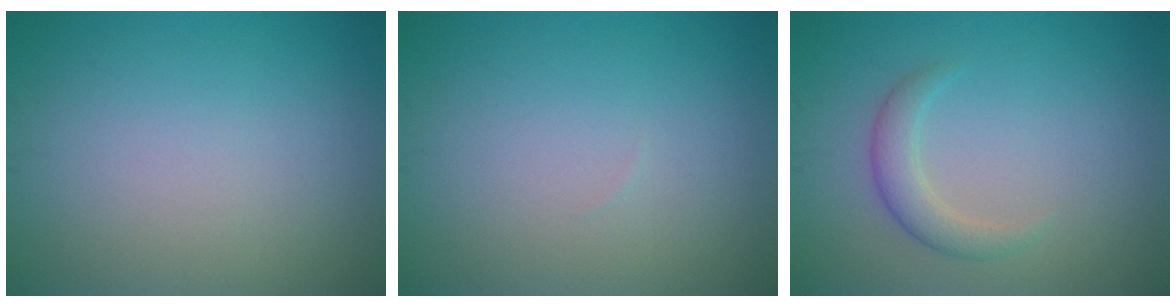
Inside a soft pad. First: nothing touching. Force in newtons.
{"total": 0.0}
{"total": 2.2, "press": 2.2, "slide": 0.1}